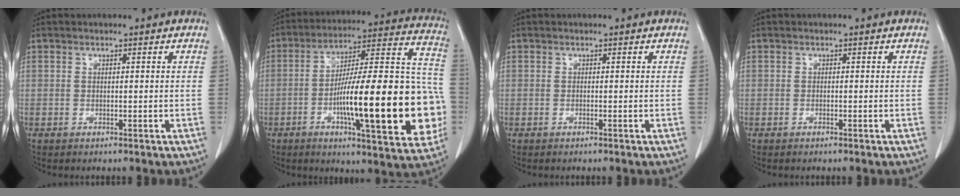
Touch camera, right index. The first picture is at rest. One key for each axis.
{"total": 26.0, "fx": -5.9, "fy": 4.6, "fz": 24.9, "tx": -0.302, "ty": 0.022, "tz": -0.082}
{"total": 0.0}
{"total": 0.0}